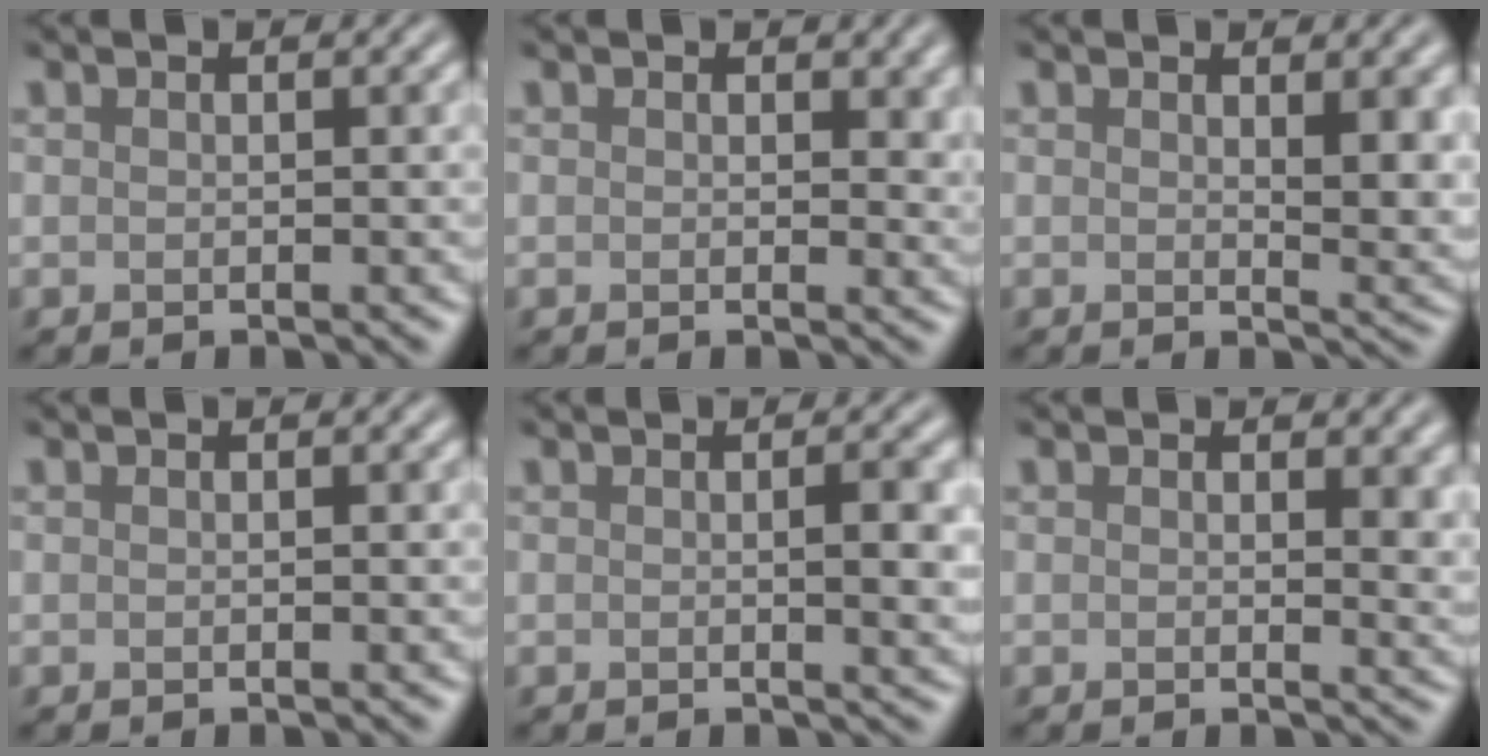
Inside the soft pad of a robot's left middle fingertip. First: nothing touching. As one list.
[{"total": 2.1, "force": [0.7, 1.4, 1.4], "torque": [-0.012, -0.003, 0.003]}, {"total": 2.9, "force": [1.0, 0.9, 2.6], "torque": [-0.033, -0.009, 0.020]}, {"total": 0.0}, {"total": 2.7, "force": [0.1, 0.6, 2.7], "torque": [-0.033, 0.000, 0.000]}, {"total": 2.5, "force": [0.8, 1.0, 2.1], "torque": [-0.019, -0.004, 0.011]}]